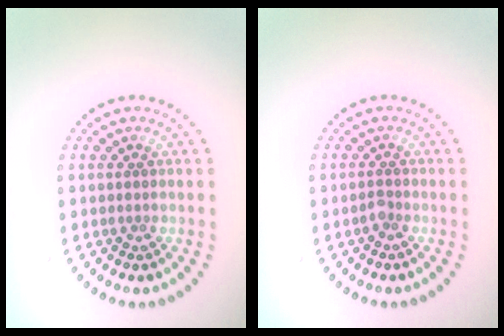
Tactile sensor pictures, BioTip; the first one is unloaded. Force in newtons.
{"total": 0.8, "press": 0.5, "slide": 0.5}